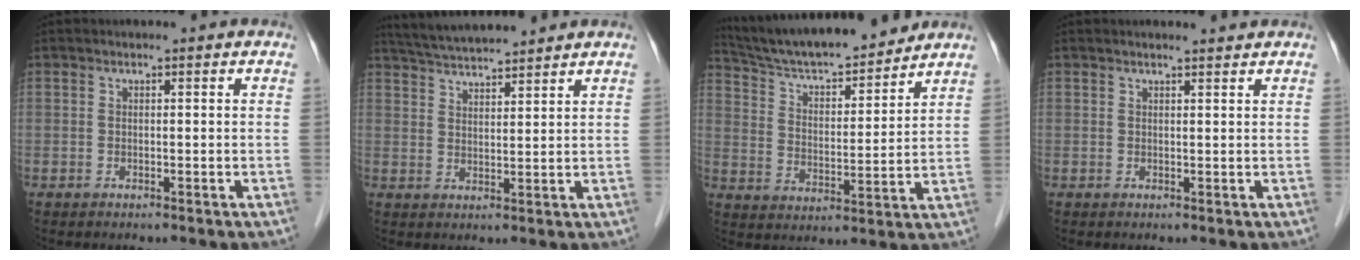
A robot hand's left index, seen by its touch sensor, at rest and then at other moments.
{"total": 8.7, "force": [8.1, 0.3, 3.0], "torque": [-0.061, 0.023, 0.135]}
{"total": 16.5, "force": [15.1, 2.0, 6.3], "torque": [-0.111, 0.003, 0.249]}
{"total": 1.5, "force": [1.5, -0.1, 0.2], "torque": [-0.007, -0.002, 0.019]}